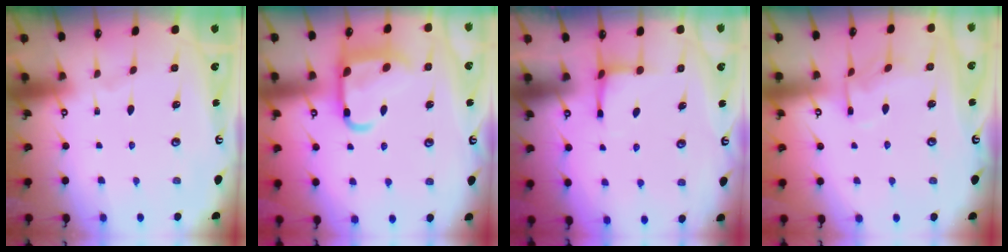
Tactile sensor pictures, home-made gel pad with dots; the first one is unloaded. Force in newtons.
{"total": 14.0, "press": 13.9, "slide": 1.5}
{"total": 3.3, "press": 3.3, "slide": 0.3}
{"total": 6.8, "press": 6.8, "slide": 0.6}